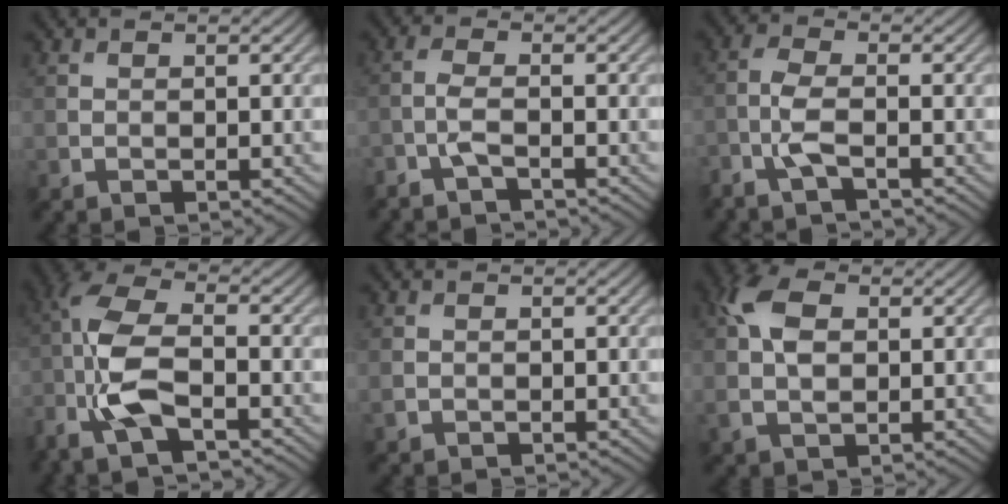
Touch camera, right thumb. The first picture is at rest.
{"total": 2.5, "force": [-1.8, 0.6, 1.7], "torque": [-0.045, 0.000, -0.044]}
{"total": 3.5, "force": [-2.0, 1.0, 2.7], "torque": [-0.068, 0.003, -0.051]}
{"total": 9.4, "force": [-3.9, 4.0, 7.6], "torque": [-0.177, 0.003, -0.087]}
{"total": 1.2, "force": [-0.1, 1.1, 0.4], "torque": [-0.014, -0.005, -0.003]}
{"total": 6.1, "force": [1.2, 3.8, 4.5], "torque": [-0.109, 0.009, 0.016]}